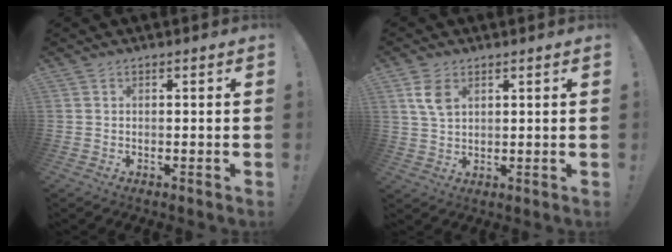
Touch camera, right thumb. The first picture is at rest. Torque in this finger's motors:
{"motor_torque": [0.02, 0.09, 0.19, 0.02, 0.02]}